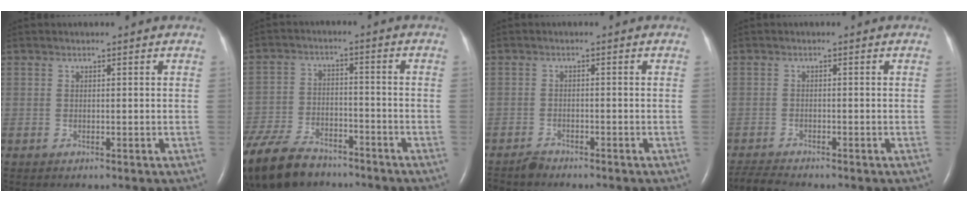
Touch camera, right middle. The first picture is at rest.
{"total": 17.1, "force": [-13.1, 7.4, 8.2], "torque": [-0.211, -0.028, -0.218]}
{"total": 1.6, "force": [-1.6, 0.1, 0.0], "torque": [-0.004, -0.005, -0.028]}
{"total": 3.2, "force": [-3.1, -0.2, 0.8], "torque": [-0.020, -0.016, -0.053]}